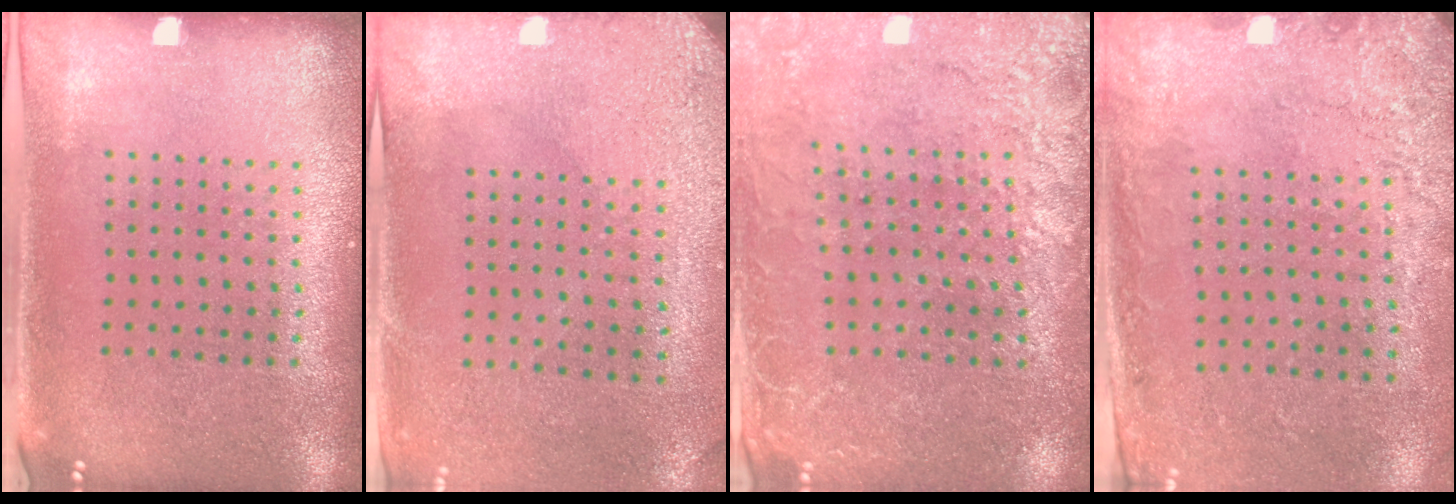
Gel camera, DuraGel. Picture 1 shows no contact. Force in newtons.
{"total": 3.0, "press": 2.5, "slide": 1.7}
{"total": 2.9, "press": 2.8, "slide": 0.4}
{"total": 2.7, "press": 2.0, "slide": 1.8}